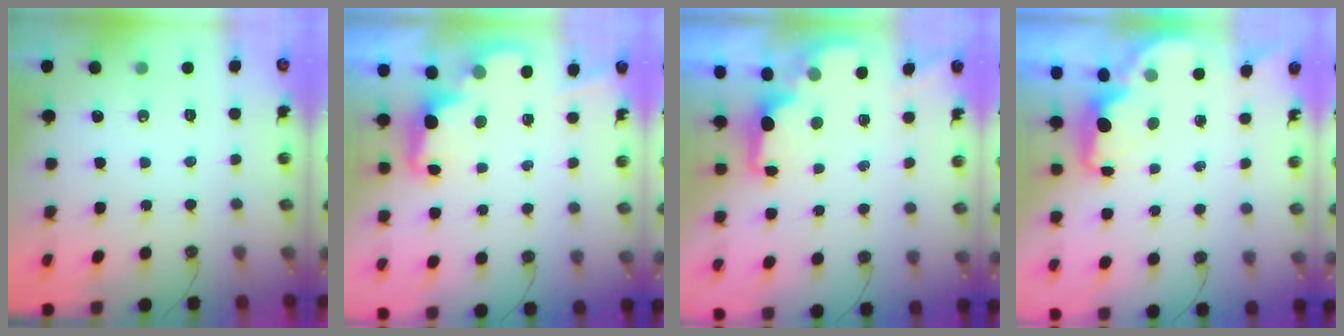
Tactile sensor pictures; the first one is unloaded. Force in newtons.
{"total": 2.6, "press": 2.5, "slide": 0.6}
{"total": 1.9, "press": 1.7, "slide": 0.8}
{"total": 1.6, "press": 1.5, "slide": 0.5}